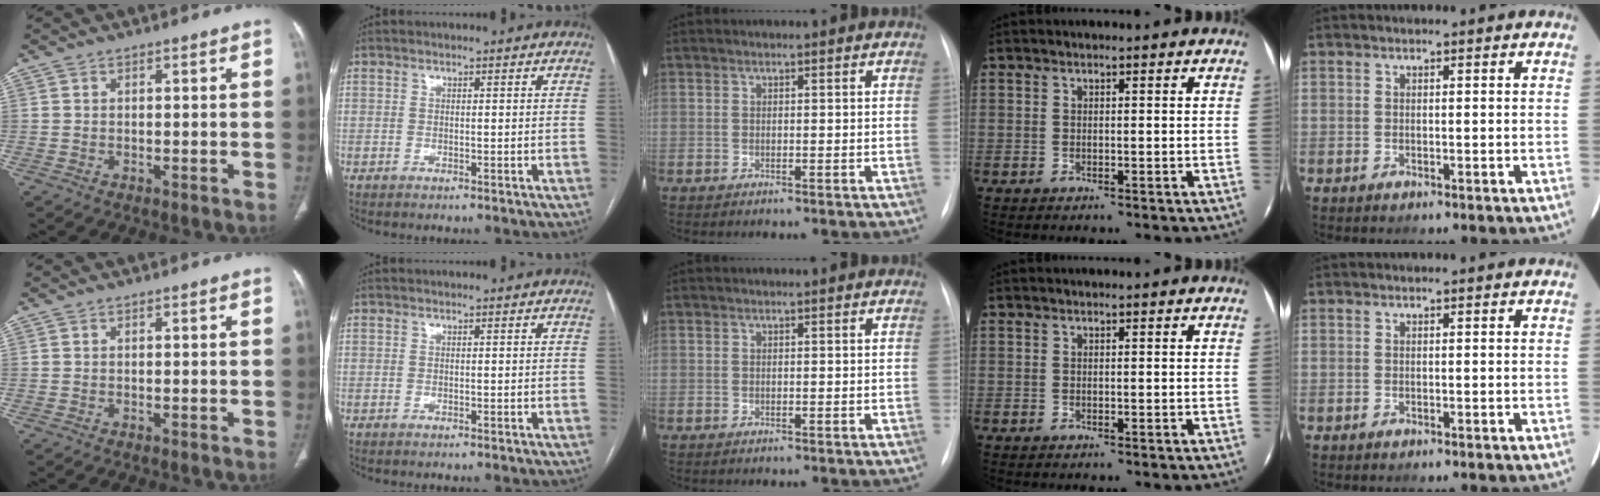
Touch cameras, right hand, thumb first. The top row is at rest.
{}